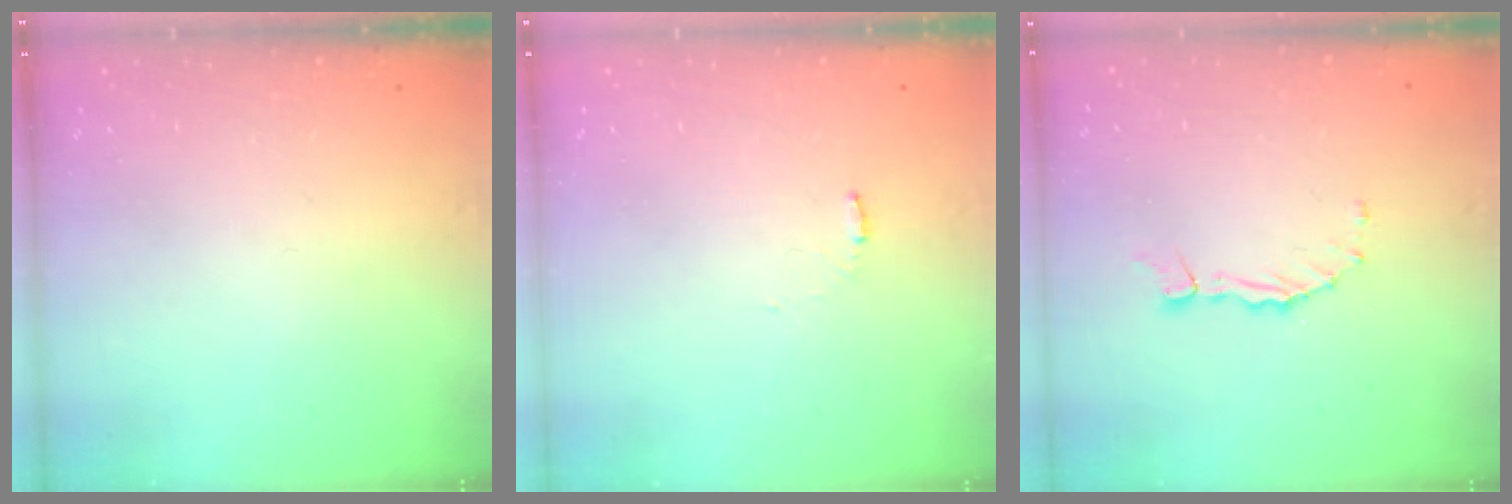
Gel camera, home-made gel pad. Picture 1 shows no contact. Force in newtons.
{"total": 5.0, "press": 5.0, "slide": 0.4}
{"total": 2.1, "press": 2.0, "slide": 0.3}